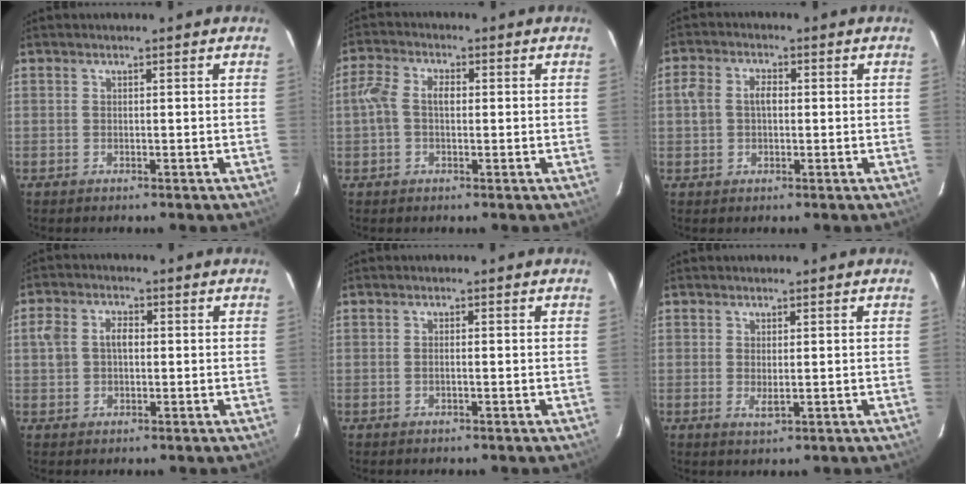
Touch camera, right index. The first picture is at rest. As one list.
[{"total": 5.1, "force": [0.0, 3.0, 4.1], "torque": [-0.090, 0.015, -0.005]}, {"total": 4.8, "force": [0.1, 3.4, 3.4], "torque": [-0.065, 0.013, 0.000]}, {"total": 5.1, "force": [0.3, 3.6, 3.6], "torque": [-0.070, 0.015, 0.004]}, {"total": 0.9, "force": [-0.1, 0.1, 0.9], "torque": [-0.018, 0.002, -0.004]}, {"total": 2.1, "force": [0.0, 0.6, 2.0], "torque": [-0.038, -0.006, 0.000]}]